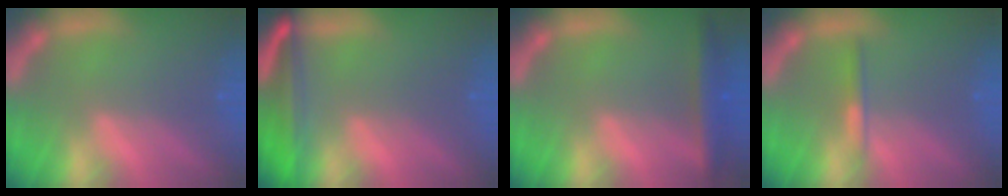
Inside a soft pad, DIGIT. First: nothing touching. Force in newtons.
{"total": 6.6}
{"total": 4.0}
{"total": 1.4}